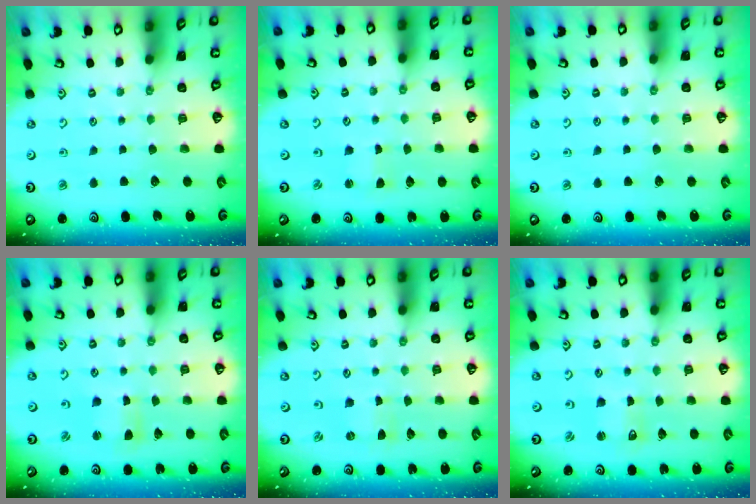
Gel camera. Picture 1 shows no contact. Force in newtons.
{"total": 1.1, "press": 1.1, "slide": 0.2}
{"total": 0.0}
{"total": 3.2, "press": 3.2, "slide": 0.4}
{"total": 0.0}
{"total": 1.7, "press": 1.6, "slide": 0.3}